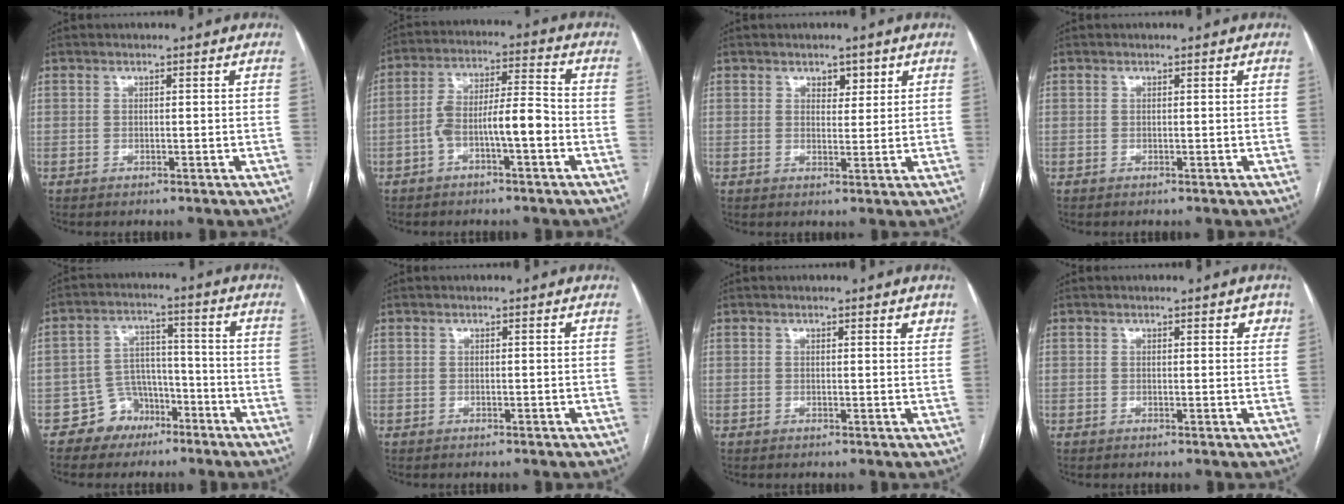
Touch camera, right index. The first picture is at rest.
{"total": 8.3, "force": [-3.0, 1.6, 7.6], "torque": [-0.139, 0.030, -0.050]}
{"total": 2.5, "force": [1.6, 1.5, 1.3], "torque": [-0.015, -0.001, 0.024]}
{"total": 0.0}
{"total": 6.5, "force": [-4.0, 5.0, 0.8], "torque": [-0.005, 0.016, -0.062]}
{"total": 0.0}
{"total": 1.7, "force": [1.3, 0.4, 1.0], "torque": [-0.012, -0.004, 0.010]}
{"total": 2.2, "force": [1.3, 1.0, 1.5], "torque": [-0.009, 0.005, 0.011]}